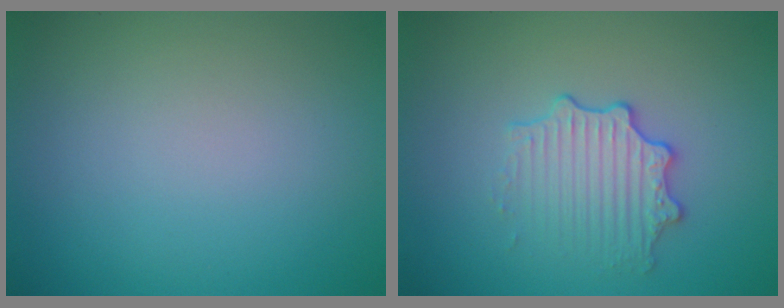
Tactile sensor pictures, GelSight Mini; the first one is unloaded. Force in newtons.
{"total": 3.0, "press": 2.7, "slide": 1.1}